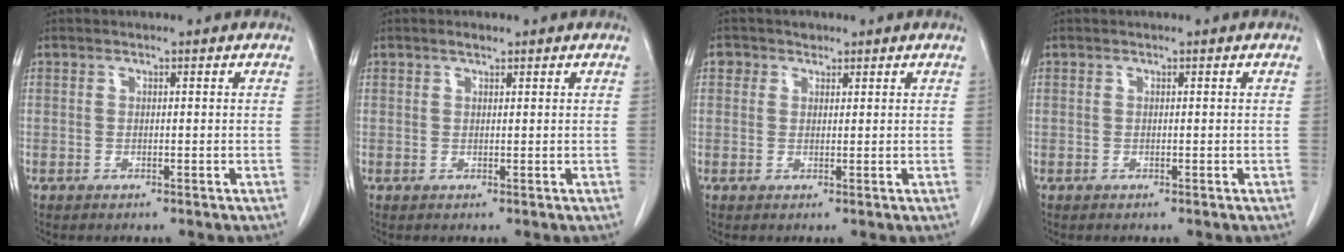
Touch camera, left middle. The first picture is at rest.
{"total": 0.9, "force": [0.8, 0.3, 0.5], "torque": [-0.015, 0.001, 0.014]}
{"total": 1.9, "force": [1.0, 1.6, 0.1], "torque": [0.005, 0.003, 0.011]}
{"total": 0.0}